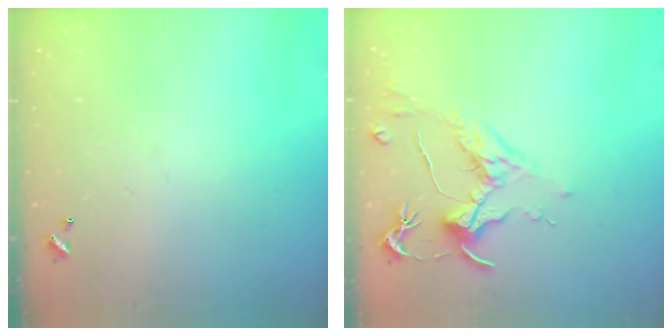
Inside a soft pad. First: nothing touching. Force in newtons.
{"total": 1.6, "press": 1.4, "slide": 0.9}